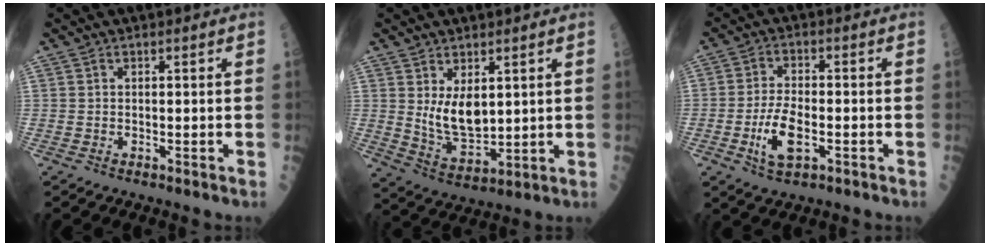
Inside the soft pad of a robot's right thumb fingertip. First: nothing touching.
{"total": 8.2, "force": [2.3, 4.4, 6.5], "torque": [-0.097, -0.031, 0.060]}
{"total": 7.6, "force": [-2.3, 3.3, 6.4], "torque": [-0.120, 0.011, -0.041]}